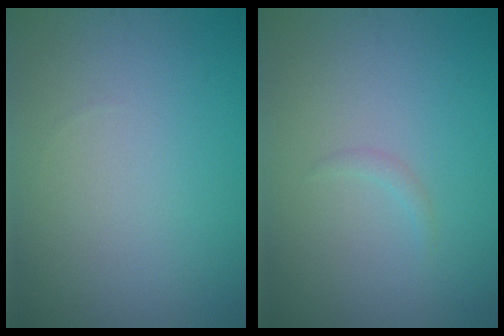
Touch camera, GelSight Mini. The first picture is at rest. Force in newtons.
{"total": 0.7, "press": 0.6, "slide": 0.1}